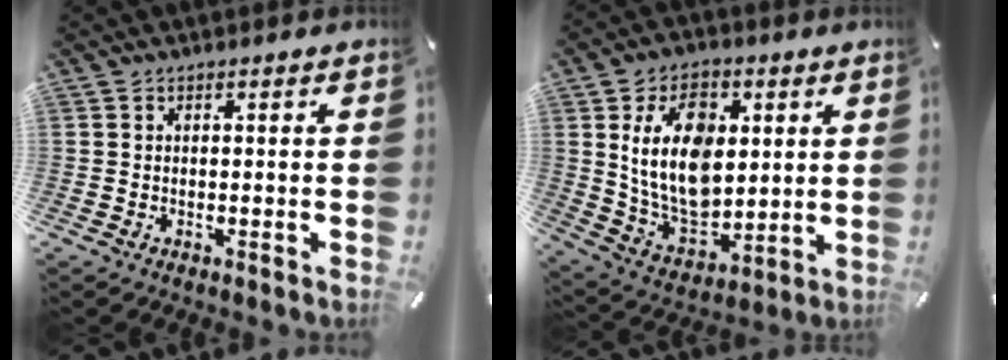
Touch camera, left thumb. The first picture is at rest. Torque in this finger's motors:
{"motor_torque": [1.61, 1.66, 2.03, -0.75, 0.40]}